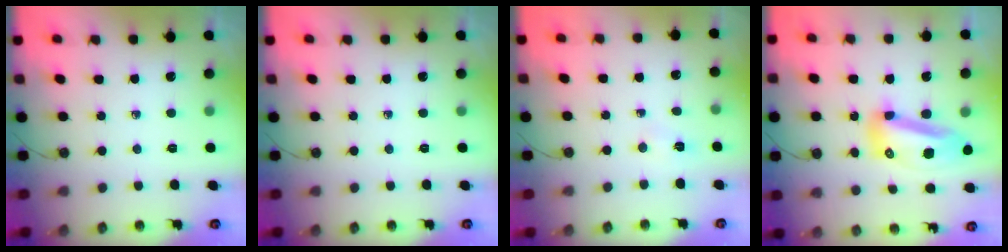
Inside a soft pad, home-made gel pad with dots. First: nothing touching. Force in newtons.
{"total": 0.0}
{"total": 2.7, "press": 1.1, "slide": 2.5}
{"total": 12.2, "press": 12.1, "slide": 1.4}